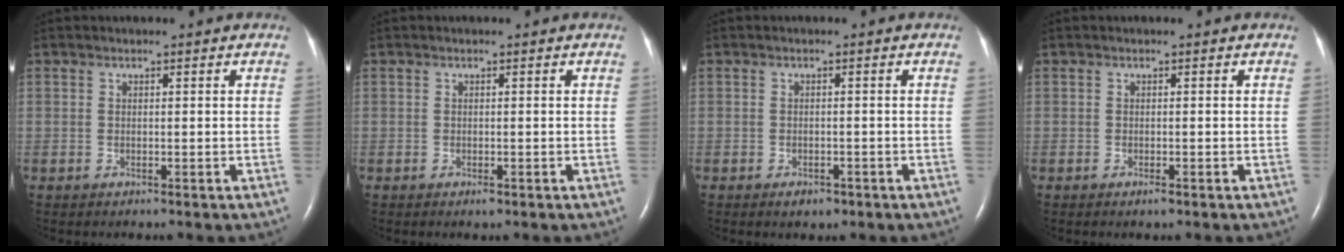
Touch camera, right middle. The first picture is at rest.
{"total": 0.6, "force": [-0.3, 0.2, 0.4], "torque": [-0.009, -0.001, -0.003]}
{"total": 1.9, "force": [-1.2, 1.0, 1.0], "torque": [-0.019, 0.000, -0.012]}
{"total": 0.7, "force": [-0.4, 0.1, 0.5], "torque": [-0.012, -0.001, -0.006]}